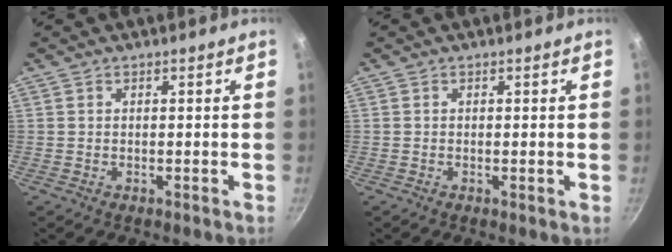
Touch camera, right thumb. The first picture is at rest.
{"total": 0.0}